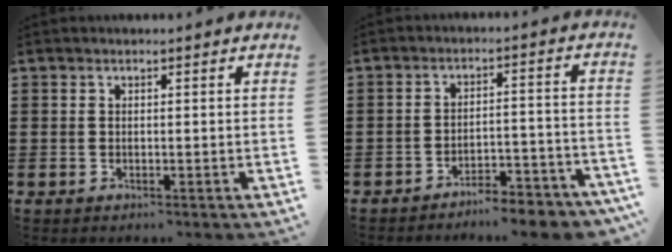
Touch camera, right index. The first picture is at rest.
{"total": 5.2, "force": [-5.1, 0.2, 1.1], "torque": [-0.018, 0.006, -0.103]}